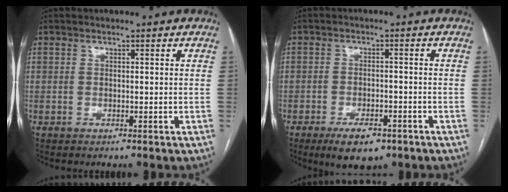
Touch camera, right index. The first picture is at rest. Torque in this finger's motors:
{"motor_torque": [-0.05, 0.00, -0.05, -0.04]}